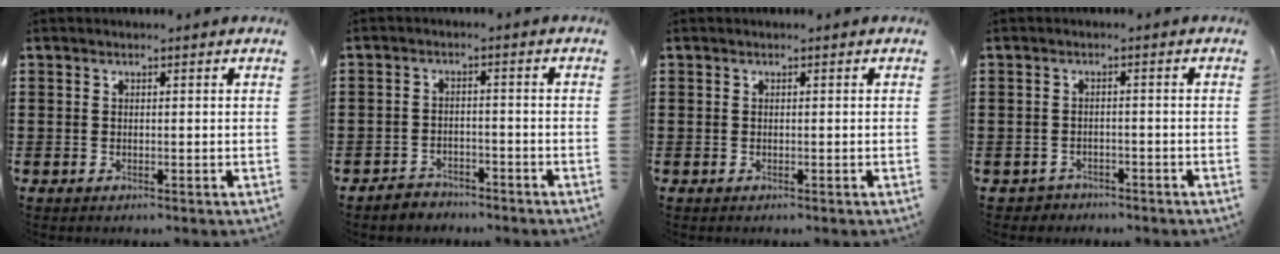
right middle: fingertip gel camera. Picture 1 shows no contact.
{"total": 2.7, "force": [-2.6, 0.7, -0.1], "torque": [-0.006, 0.002, -0.057]}
{"total": 0.0}
{"total": 1.6, "force": [-1.5, 0.6, -0.1], "torque": [-0.005, 0.003, -0.035]}